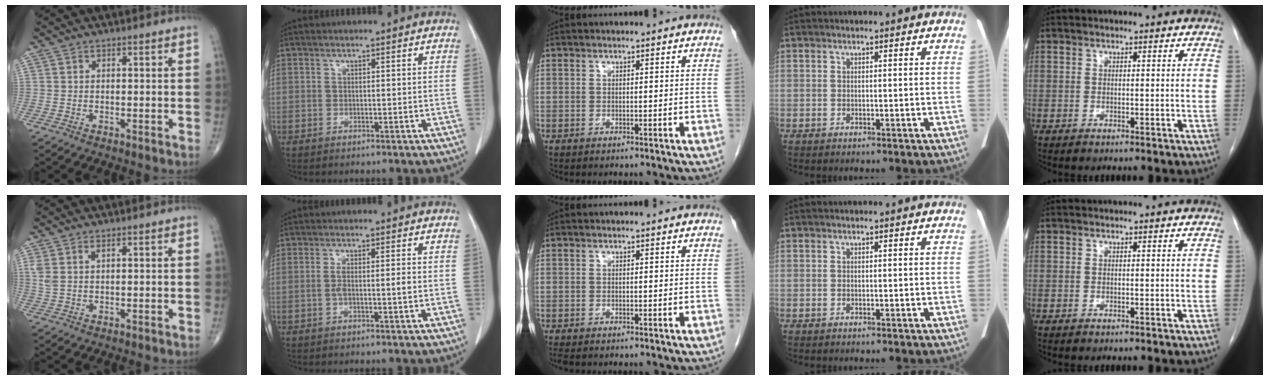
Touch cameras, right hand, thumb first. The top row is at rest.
{"thumb": {"total": 2.4, "force": [1.2, 0.9, 1.9], "torque": [-0.052, 0.008, 0.033]}, "index": {"total": 2.5, "force": [-0.5, 0.2, 2.5], "torque": [-0.049, 0.001, -0.008]}, "middle": {"total": 1.2, "force": [-1.0, 0.4, 0.5], "torque": [-0.011, -0.004, -0.015]}}